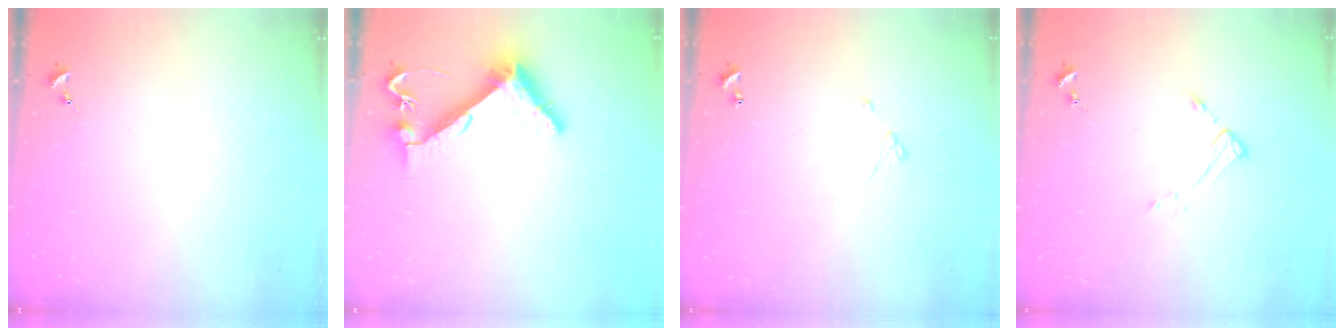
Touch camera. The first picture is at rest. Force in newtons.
{"total": 8.4, "press": 8.4, "slide": 0.4}
{"total": 3.2, "press": 3.1, "slide": 0.3}
{"total": 2.6, "press": 2.6, "slide": 0.4}